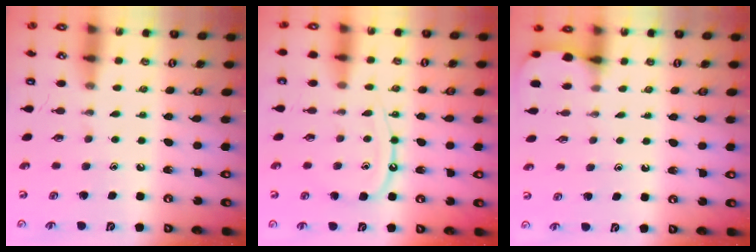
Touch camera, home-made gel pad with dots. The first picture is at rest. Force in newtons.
{"total": 9.3, "press": 9.2, "slide": 1.0}
{"total": 3.0, "press": 2.9, "slide": 0.3}